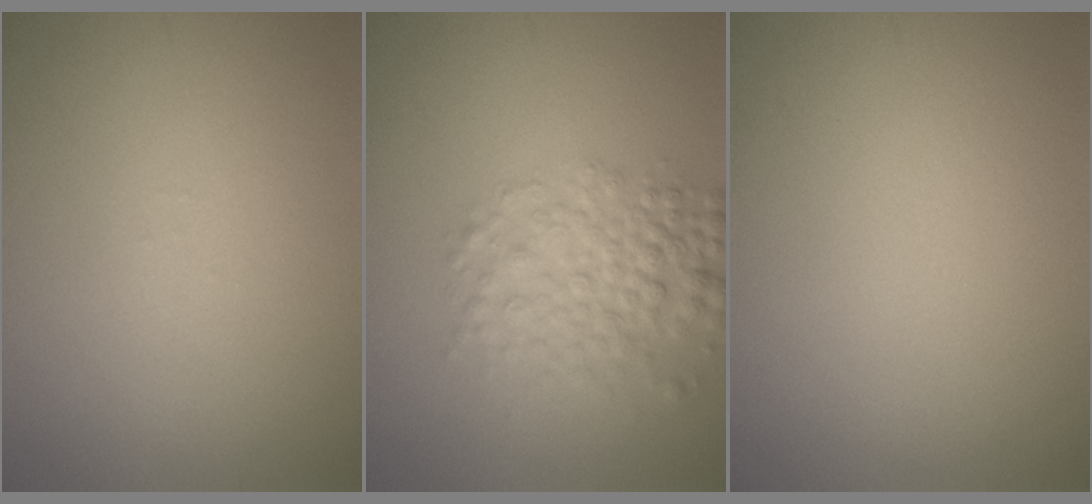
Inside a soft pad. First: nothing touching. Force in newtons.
{"total": 4.2, "press": 4.2, "slide": 0.1}
{"total": 0.0}